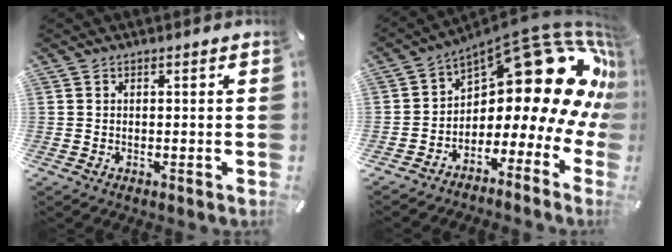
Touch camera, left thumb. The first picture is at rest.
{"total": 19.9, "force": [8.2, 10.5, 14.8], "torque": [-0.185, -0.082, 0.147]}